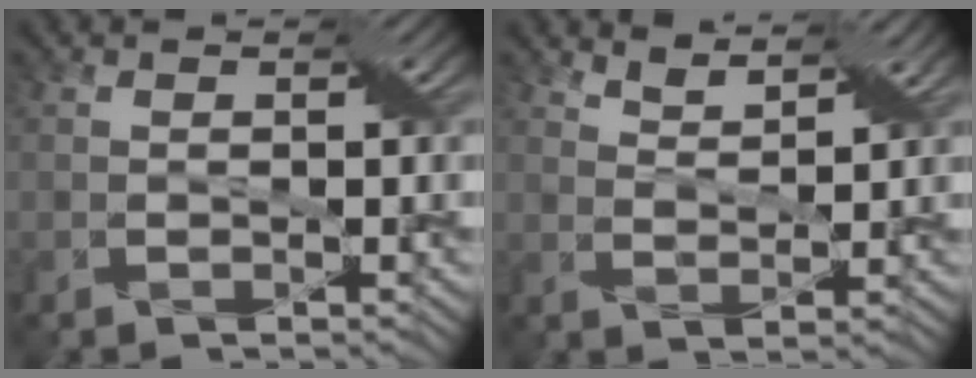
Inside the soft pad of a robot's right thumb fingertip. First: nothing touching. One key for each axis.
{"total": 3.5, "fx": 3.1, "fy": 0.6, "fz": 1.6, "tx": -0.035, "ty": -0.003, "tz": 0.063}